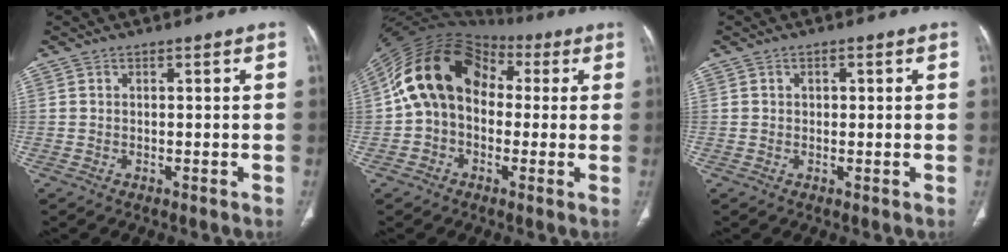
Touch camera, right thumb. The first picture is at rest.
{"total": 16.8, "force": [2.0, 12.6, 11.0], "torque": [-0.180, 0.050, 0.025]}
{"total": 1.3, "force": [0.3, 1.0, 0.8], "torque": [-0.008, 0.001, 0.004]}